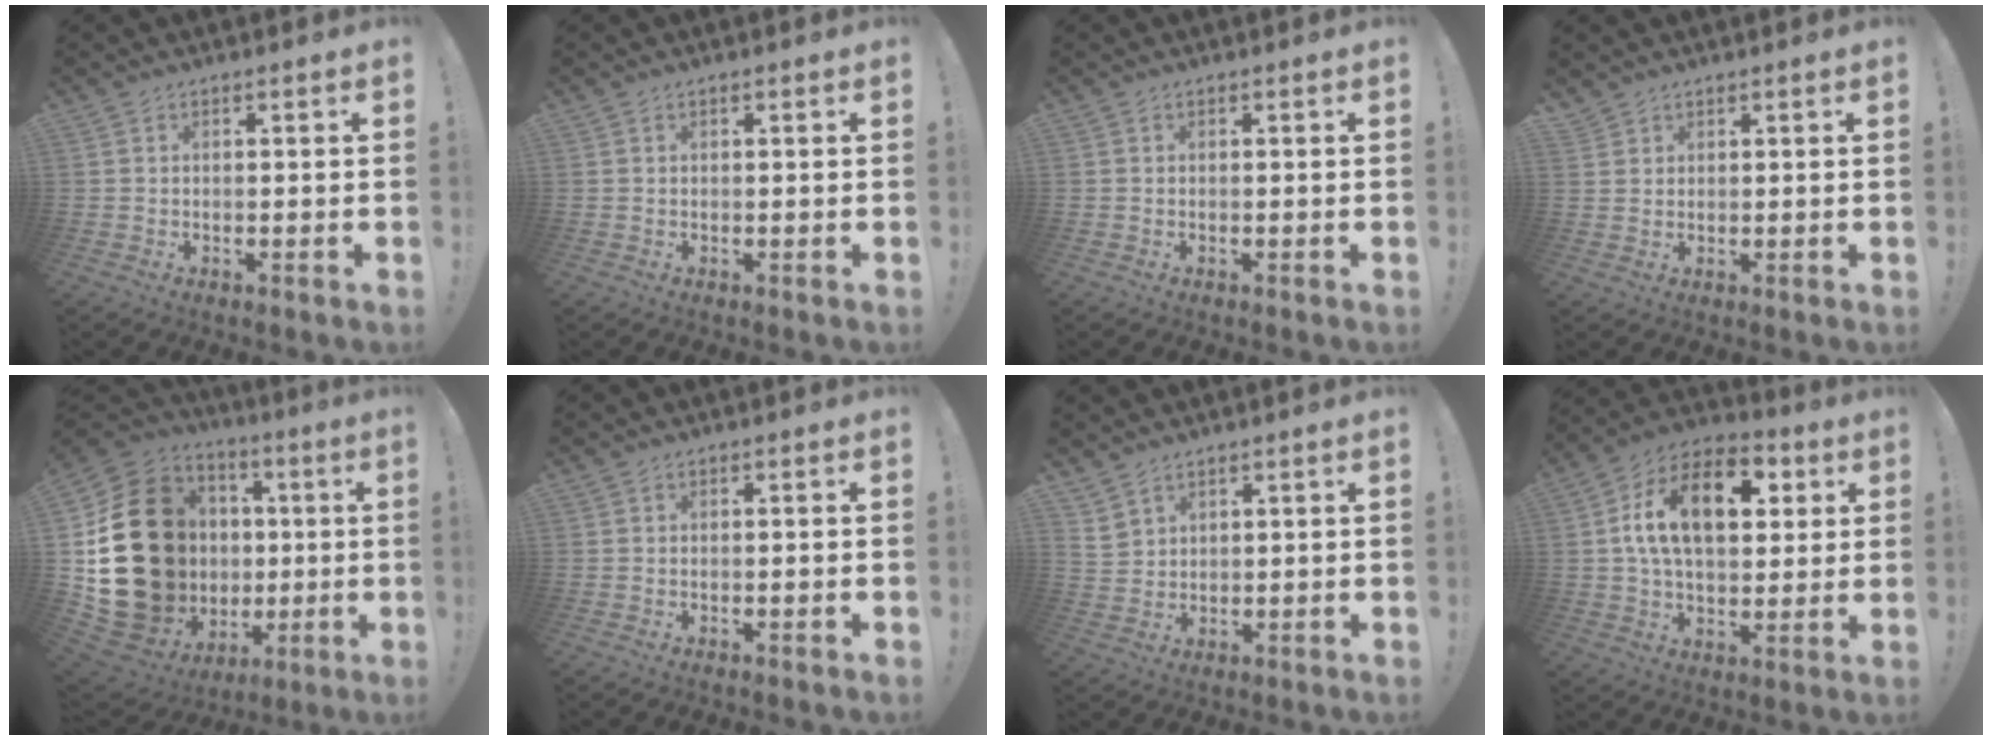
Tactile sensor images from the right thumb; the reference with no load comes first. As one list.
[{"total": 0.0}, {"total": 0.0}, {"total": 3.0, "force": [2.5, 1.6, -0.1], "torque": [0.011, -0.015, 0.045]}, {"total": 28.4, "force": [1.8, 23.3, 16.1], "torque": [-0.302, -0.007, 0.102]}, {"total": 0.8, "force": [-0.5, -0.5, 0.4], "torque": [-0.007, -0.002, -0.009]}, {"total": 4.1, "force": [3.3, 2.3, 0.5], "torque": [-0.005, -0.018, 0.063]}, {"total": 18.9, "force": [4.9, 11.1, 14.4], "torque": [-0.238, 0.001, 0.080]}]